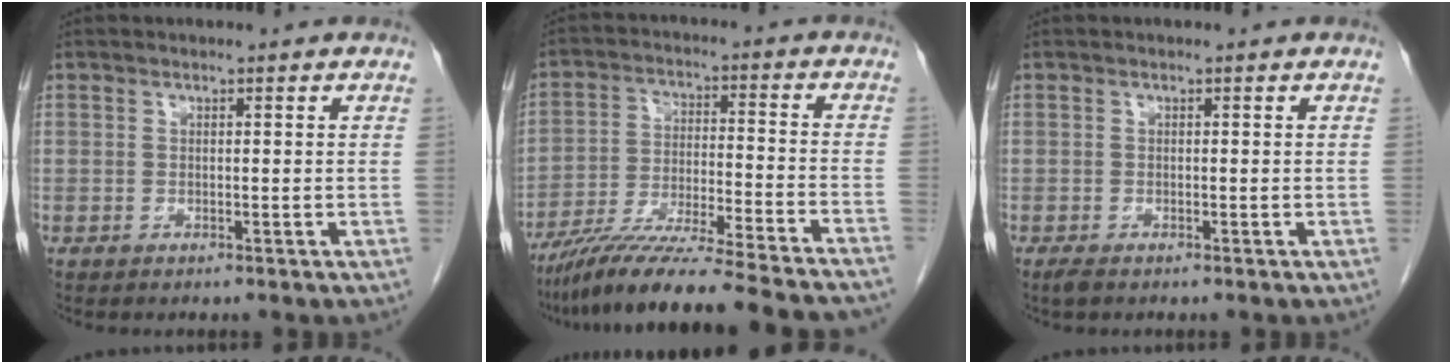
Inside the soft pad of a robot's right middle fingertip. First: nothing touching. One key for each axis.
{"total": 22.7, "fx": -19.9, "fy": -0.5, "fz": 10.9, "tx": -0.156, "ty": -0.047, "tz": -0.309}
{"total": 1.1, "fx": -0.8, "fy": 0.4, "fz": 0.7, "tx": -0.020, "ty": -0.004, "tz": -0.014}